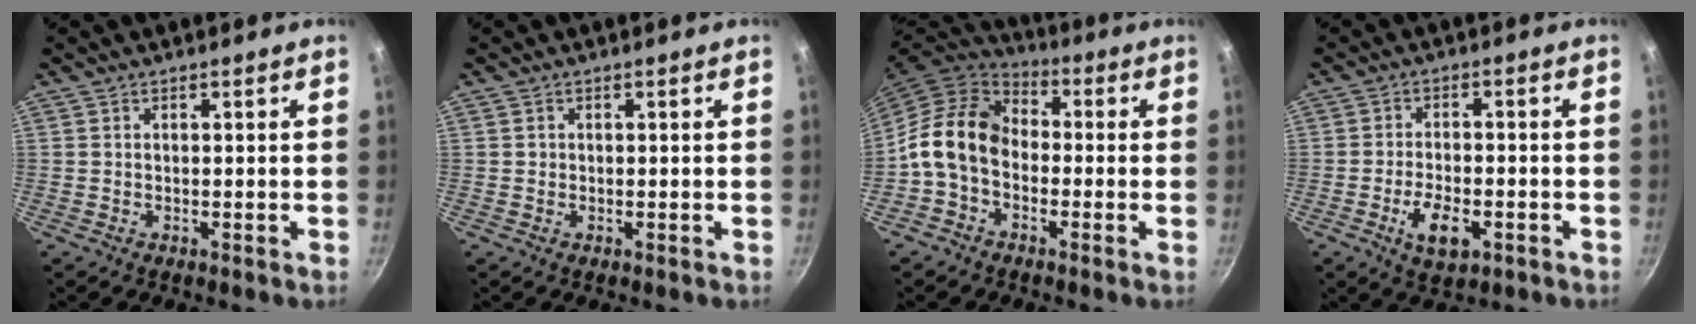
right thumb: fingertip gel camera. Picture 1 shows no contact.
{"total": 0.7, "force": [0.2, 0.6, 0.1], "torque": [0.001, 0.003, 0.002]}
{"total": 12.1, "force": [-1.6, 9.0, 7.9], "torque": [-0.115, 0.035, -0.052]}
{"total": 7.1, "force": [-2.9, 3.4, 5.5], "torque": [-0.090, 0.011, -0.045]}